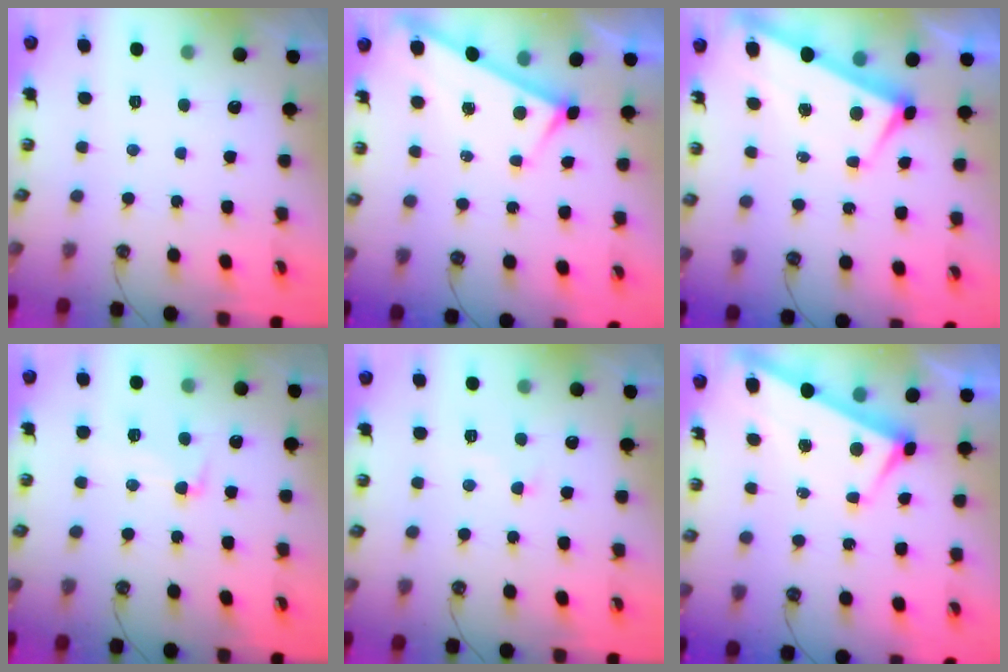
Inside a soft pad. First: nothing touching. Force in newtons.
{"total": 4.0, "press": 4.0, "slide": 0.4}
{"total": 2.5, "press": 2.3, "slide": 0.9}
{"total": 5.7, "press": 5.5, "slide": 1.5}
{"total": 2.5, "press": 2.5, "slide": 0.4}
{"total": 2.9, "press": 2.8, "slide": 0.9}